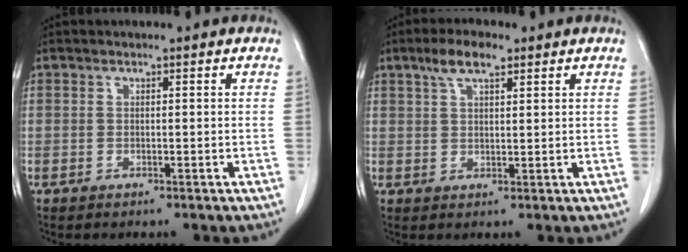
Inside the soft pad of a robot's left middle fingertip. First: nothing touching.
{"total": 5.0, "force": [3.2, 1.5, 3.6], "torque": [-0.075, 0.012, 0.060]}